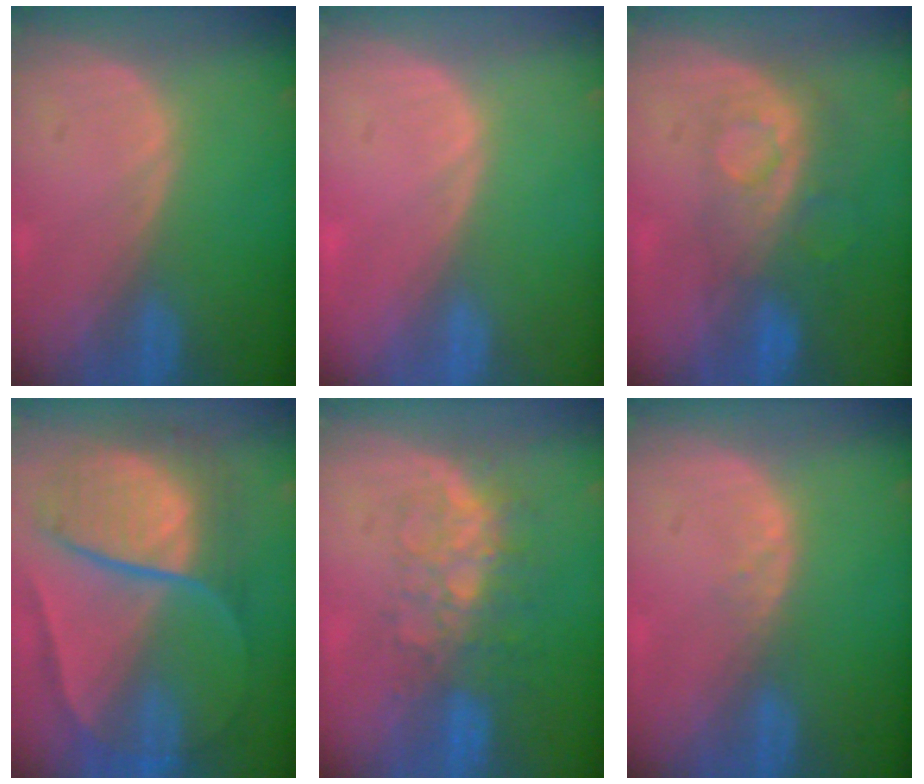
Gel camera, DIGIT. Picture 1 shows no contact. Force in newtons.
{"total": 0.6, "press": 0.0, "slide": 0.6}
{"total": 8.4, "press": 7.1, "slide": 4.5}
{"total": 10.7, "press": 10.7, "slide": 1.1}
{"total": 8.2, "press": 7.0, "slide": 4.1}
{"total": 1.0, "press": 1.0, "slide": 0.2}